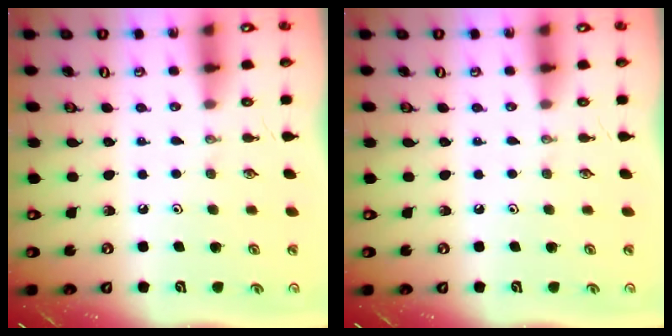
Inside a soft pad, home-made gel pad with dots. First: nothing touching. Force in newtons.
{"total": 0.0}